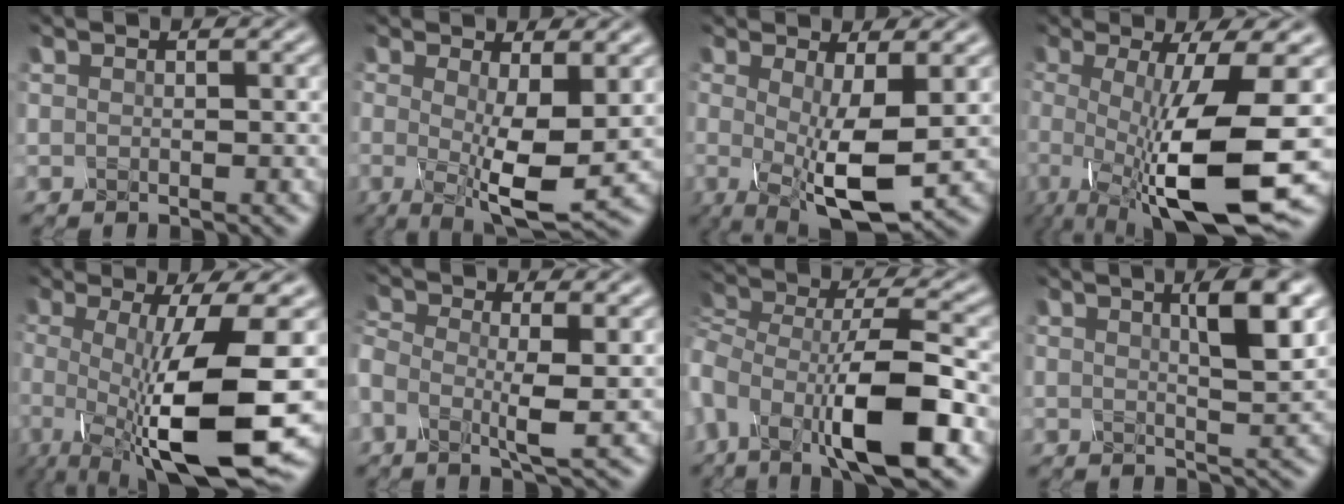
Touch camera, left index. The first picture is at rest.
{"total": 7.0, "force": [-0.3, 1.9, 6.8], "torque": [-0.105, -0.015, -0.007]}
{"total": 7.1, "force": [-0.9, 1.9, 6.8], "torque": [-0.114, -0.011, -0.016]}
{"total": 13.4, "force": [-3.4, 3.4, 12.5], "torque": [-0.193, -0.019, -0.057]}
{"total": 13.9, "force": [-3.3, 3.5, 13.0], "torque": [-0.192, -0.015, -0.056]}
{"total": 3.8, "force": [-1.4, 0.9, 3.4], "torque": [-0.068, -0.006, -0.035]}
{"total": 10.1, "force": [-4.2, 3.6, 8.5], "torque": [-0.152, 0.003, -0.087]}
{"total": 4.7, "force": [1.6, 1.2, 4.3], "torque": [-0.054, 0.002, 0.020]}